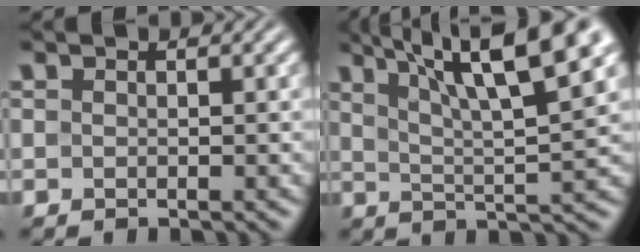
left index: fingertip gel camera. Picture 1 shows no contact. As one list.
[{"total": 11.8, "force": [6.7, 2.5, 9.3], "torque": [-0.137, 0.020, 0.110]}]